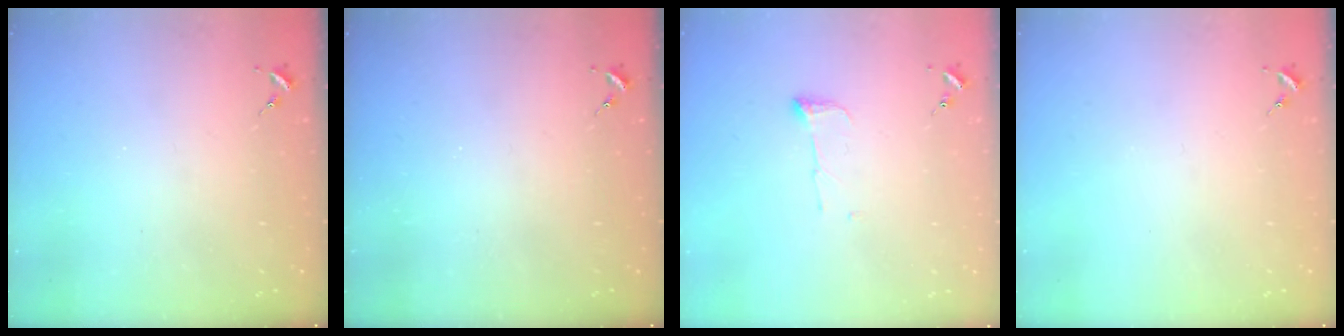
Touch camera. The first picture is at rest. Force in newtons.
{"total": 0.0}
{"total": 4.7, "press": 4.7, "slide": 0.6}
{"total": 0.0}